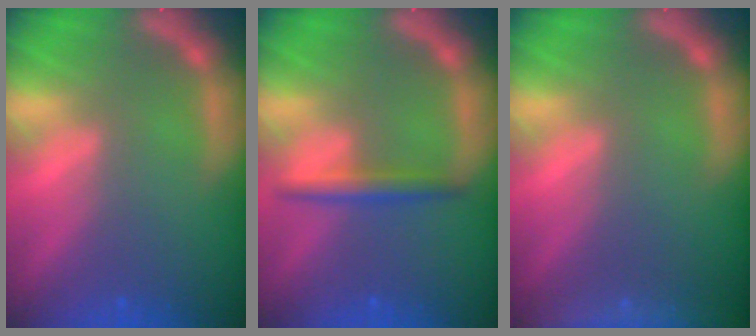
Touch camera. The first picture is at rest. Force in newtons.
{"total": 2.5}
{"total": 9.5}